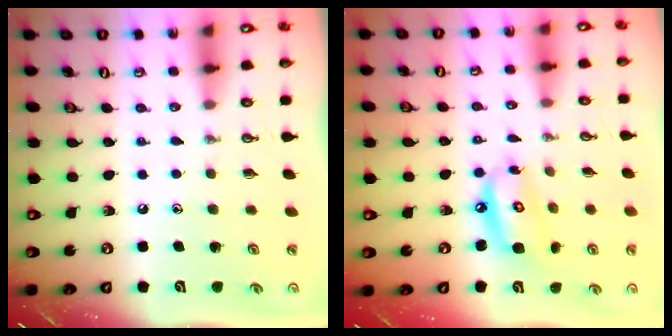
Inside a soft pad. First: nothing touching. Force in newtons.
{"total": 10.9, "press": 10.8, "slide": 1.4}